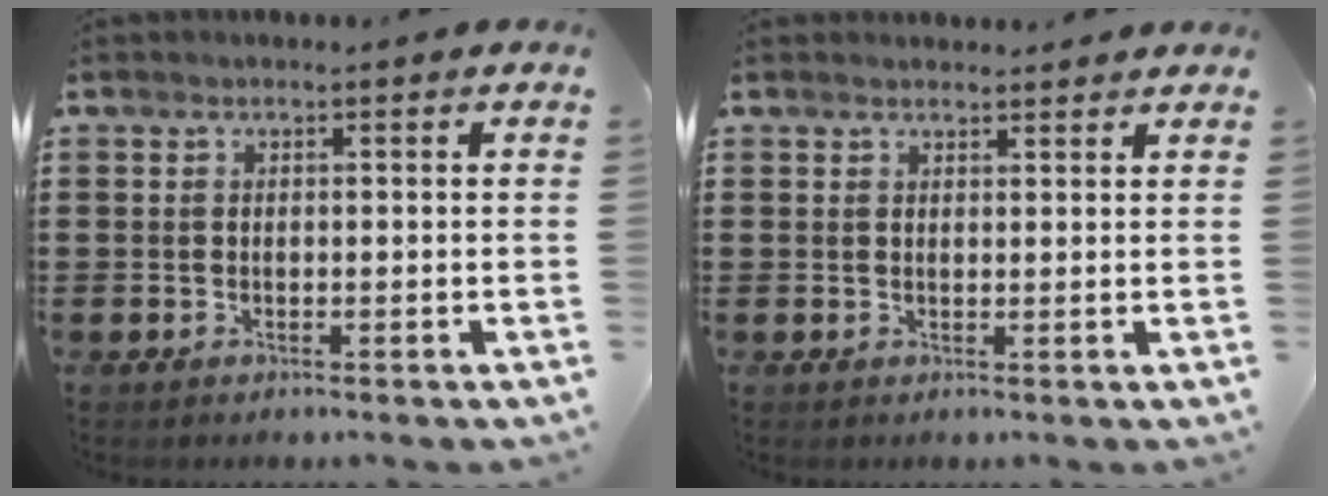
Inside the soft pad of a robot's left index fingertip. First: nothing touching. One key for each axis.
{"total": 1.4, "fx": 1.3, "fy": 0.3, "fz": 0.0, "tx": -0.004, "ty": 0.003, "tz": 0.026}